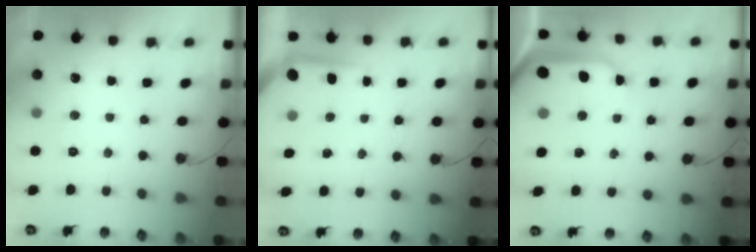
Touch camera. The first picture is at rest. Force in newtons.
{"total": 3.6, "press": 3.6, "slide": 0.4}
{"total": 9.1, "press": 9.1, "slide": 0.8}